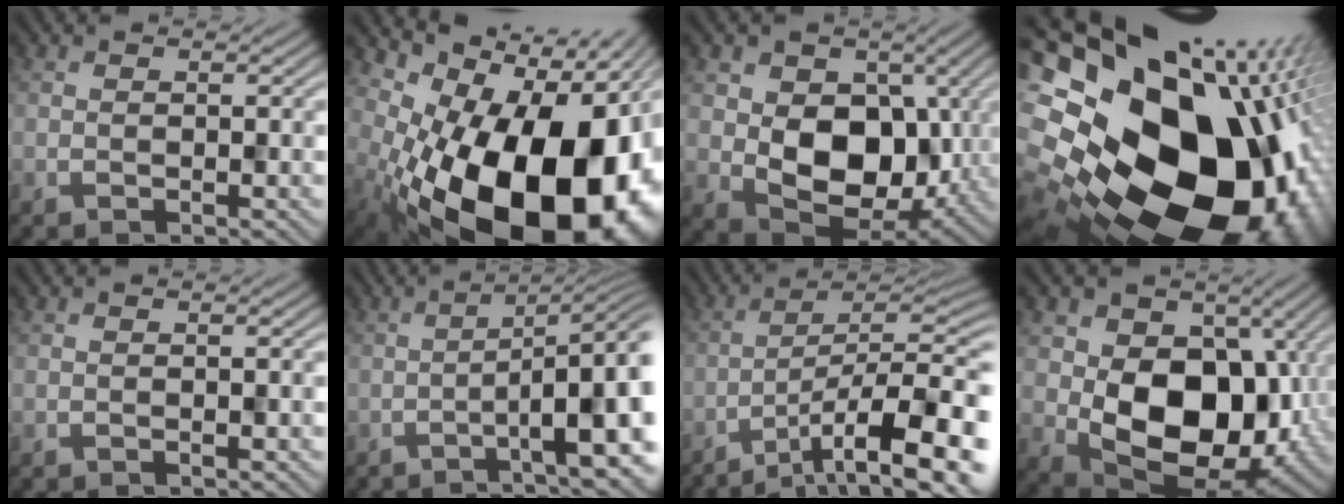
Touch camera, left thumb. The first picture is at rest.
{"total": 20.9, "force": [-5.4, 12.9, 15.6], "torque": [-0.229, -0.060, -0.050]}
{"total": 10.0, "force": [0.6, 7.8, 6.2], "torque": [-0.111, -0.023, 0.013]}
{"total": 23.0, "force": [0.4, 18.2, 14.1], "torque": [-0.272, -0.061, -0.017]}
{"total": 0.9, "force": [-0.2, 0.2, 0.9], "torque": [-0.011, 0.002, -0.006]}
{"total": 11.7, "force": [-3.3, 2.8, 10.8], "torque": [-0.116, 0.007, -0.048]}
{"total": 14.8, "force": [-9.1, 3.6, 11.1], "torque": [-0.127, 0.003, -0.131]}
{"total": 12.9, "force": [-0.2, 9.6, 8.6], "torque": [-0.144, -0.034, 0.011]}